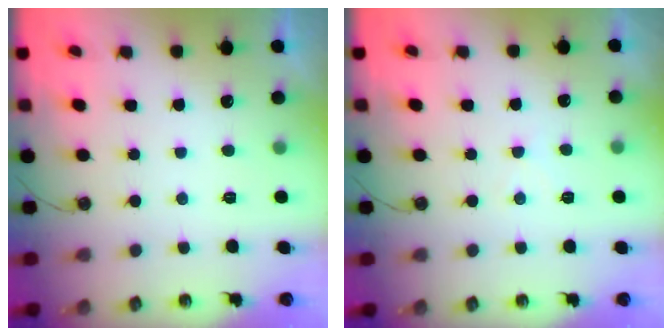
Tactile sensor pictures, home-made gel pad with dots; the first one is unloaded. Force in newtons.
{"total": 3.2, "press": 3.2, "slide": 0.5}